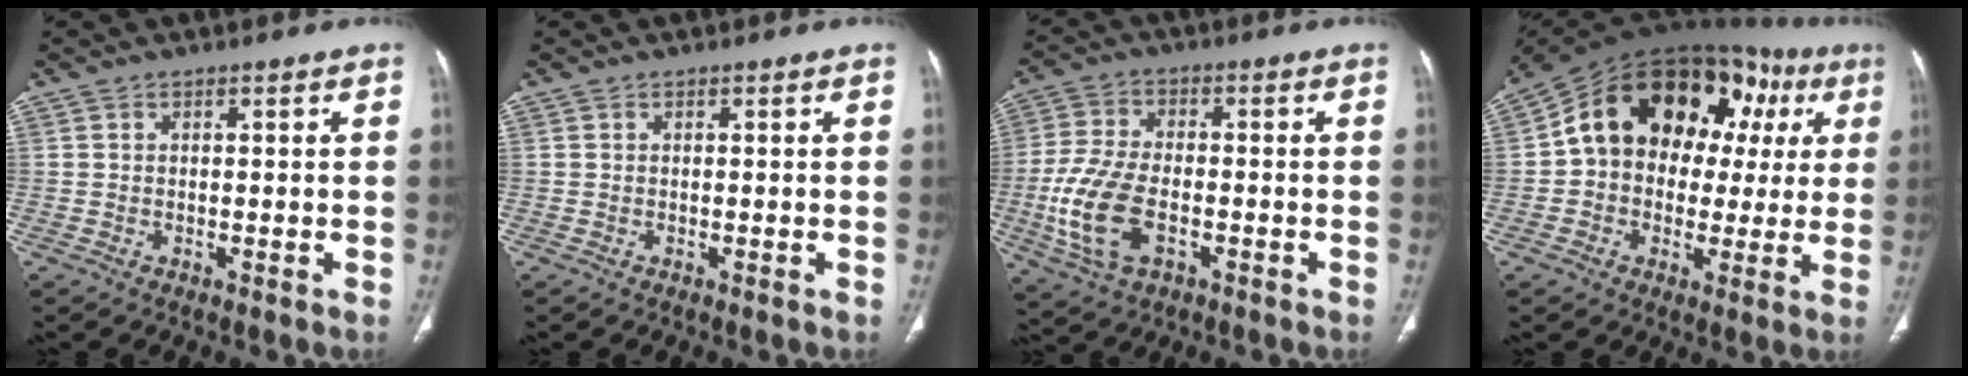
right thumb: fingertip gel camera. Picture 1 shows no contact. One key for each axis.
{"total": 0.0}
{"total": 12.6, "fx": -3.4, "fy": 7.0, "fz": 9.9, "tx": -0.218, "ty": 0.008, "tz": -0.061}
{"total": 22.6, "fx": 5.6, "fy": 15.7, "fz": 15.3, "tx": -0.191, "ty": 0.056, "tz": 0.081}